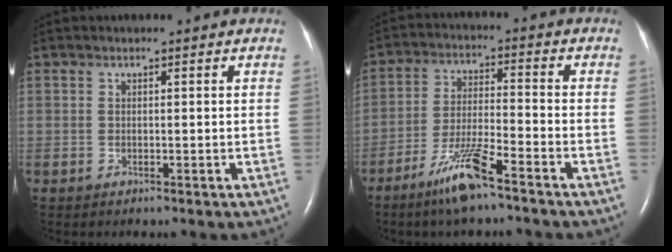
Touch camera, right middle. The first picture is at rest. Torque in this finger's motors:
{"motor_torque": [1.11, -1.02, 0.18, 0.09]}